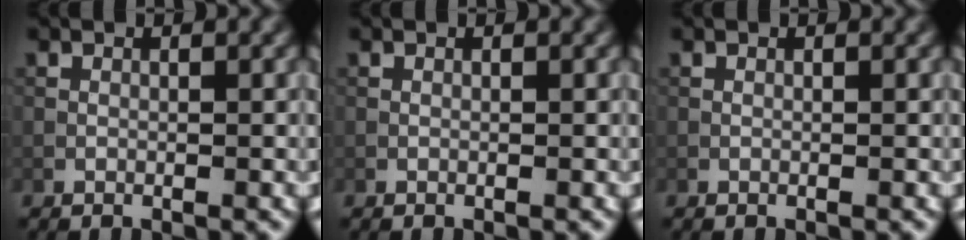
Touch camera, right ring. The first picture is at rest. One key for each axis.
{"total": 0.0}
{"total": 0.0}